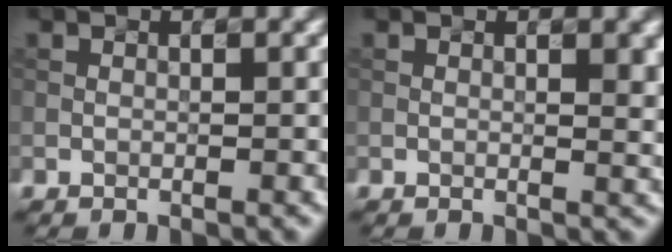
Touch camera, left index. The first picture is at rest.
{"total": 2.9, "force": [0.9, 1.1, 2.6], "torque": [-0.023, 0.005, 0.018]}